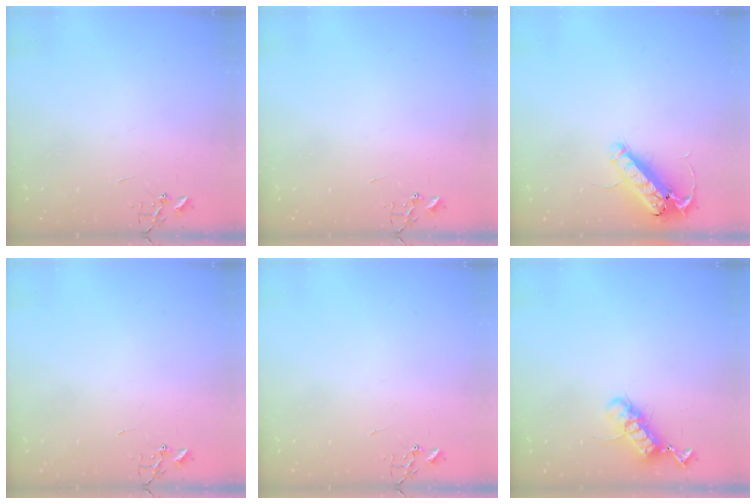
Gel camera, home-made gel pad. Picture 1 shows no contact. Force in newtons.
{"total": 0.0}
{"total": 14.7, "press": 14.4, "slide": 2.7}
{"total": 0.0}
{"total": 0.0}
{"total": 12.7, "press": 12.6, "slide": 1.1}